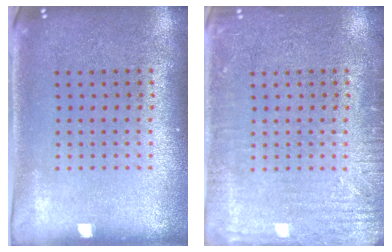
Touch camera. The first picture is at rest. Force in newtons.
{"total": 3.0, "press": 3.0, "slide": 0.3}